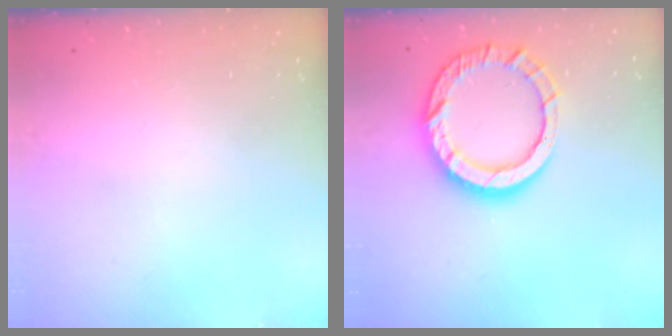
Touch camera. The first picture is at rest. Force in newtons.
{"total": 14.1, "press": 14.1, "slide": 1.3}